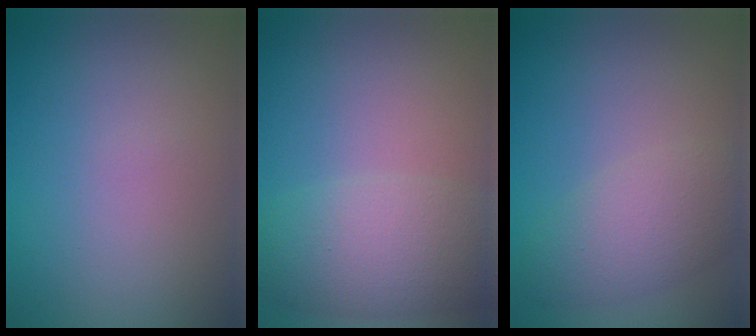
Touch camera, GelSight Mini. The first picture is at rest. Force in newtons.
{"total": 5.6, "press": 5.6, "slide": 0.2}
{"total": 4.3, "press": 4.3, "slide": 0.1}